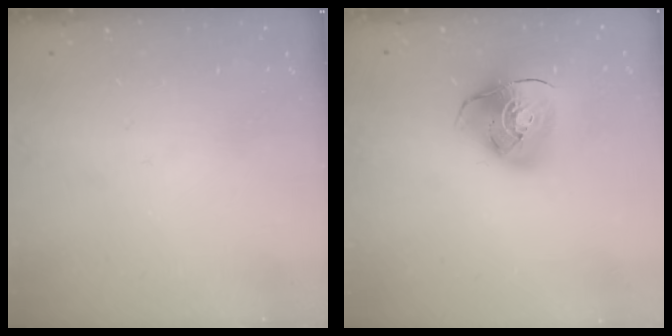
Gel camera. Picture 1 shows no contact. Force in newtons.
{"total": 12.7, "press": 12.6, "slide": 1.7}